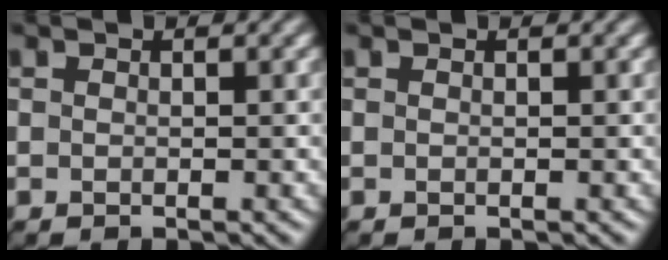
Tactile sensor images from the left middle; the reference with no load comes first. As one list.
[{"total": 0.0}]